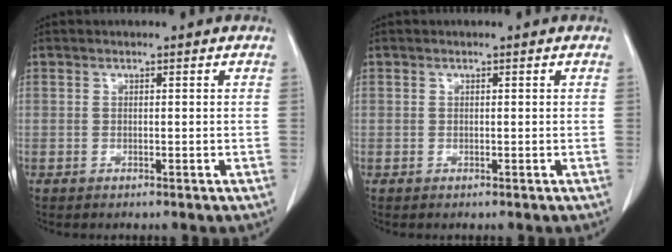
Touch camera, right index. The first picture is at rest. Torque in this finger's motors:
{"motor_torque": [-0.26, 0.10, -0.59, -0.14]}